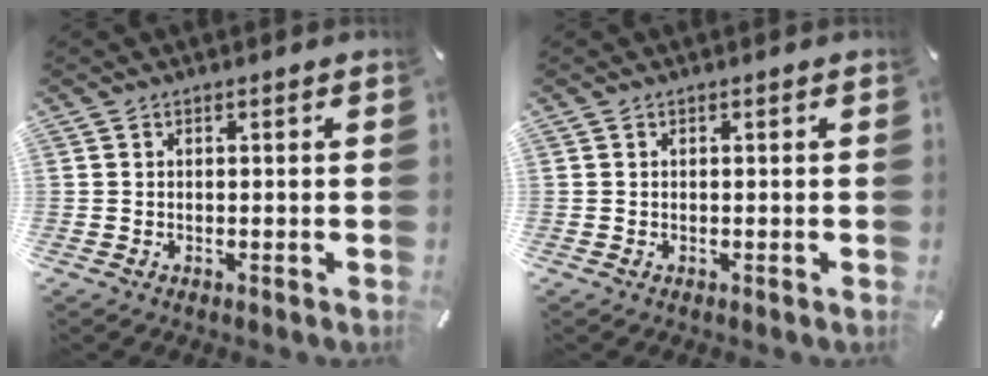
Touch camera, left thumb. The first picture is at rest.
{"total": 0.0}